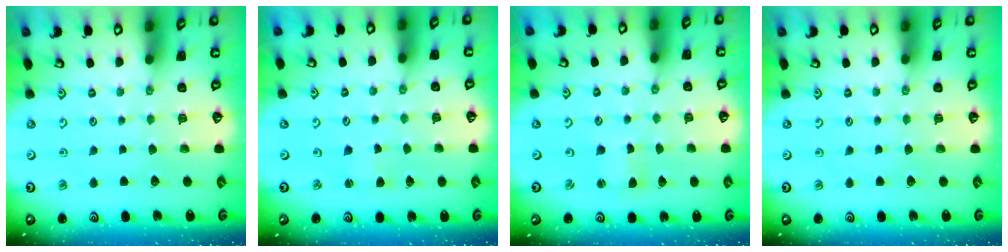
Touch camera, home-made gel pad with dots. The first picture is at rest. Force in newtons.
{"total": 1.8, "press": 1.8, "slide": 0.2}
{"total": 1.4, "press": 1.4, "slide": 0.3}
{"total": 0.0}